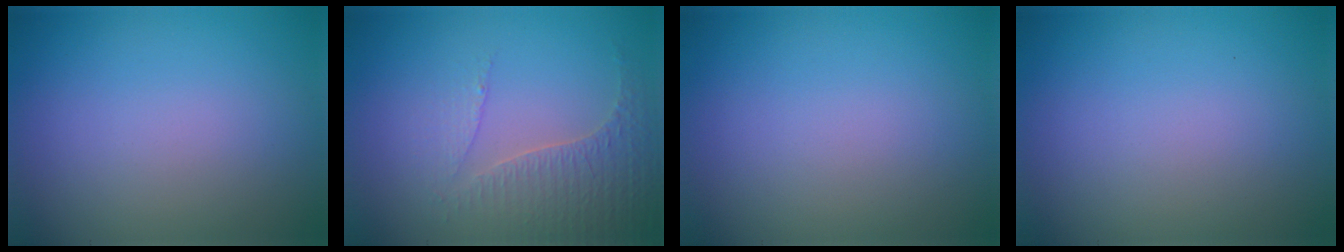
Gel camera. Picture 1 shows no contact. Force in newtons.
{"total": 3.3, "press": 3.0, "slide": 1.6}
{"total": 0.0}
{"total": 0.0}